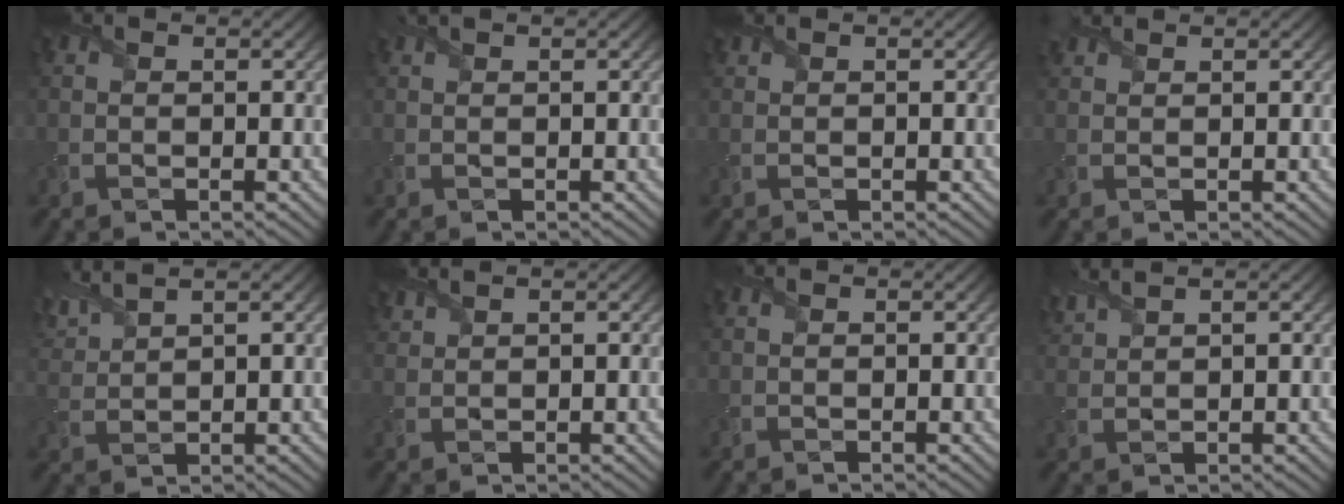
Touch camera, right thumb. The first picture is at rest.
{"total": 0.9, "force": [0.8, -0.3, 0.2], "torque": [-0.009, 0.005, 0.018]}
{"total": 0.6, "force": [0.6, -0.3, -0.2], "torque": [-0.001, 0.001, 0.011]}
{"total": 2.0, "force": [1.8, 0.2, 0.6], "torque": [-0.018, 0.012, 0.038]}
{"total": 4.6, "force": [3.8, 0.6, 2.5], "torque": [-0.076, 0.019, 0.078]}
{"total": 1.7, "force": [1.7, -0.1, 0.2], "torque": [-0.009, 0.004, 0.035]}
{"total": 0.0}
{"total": 3.1, "force": [2.9, 0.0, 1.0], "torque": [-0.036, 0.013, 0.057]}